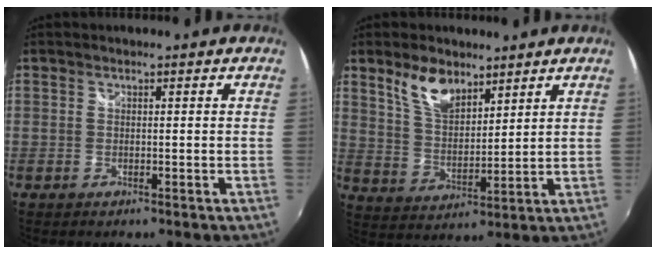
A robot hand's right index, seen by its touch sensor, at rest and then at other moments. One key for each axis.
{"total": 8.9, "fx": 5.9, "fy": 4.3, "fz": 5.0, "tx": -0.092, "ty": 0.010, "tz": 0.116}